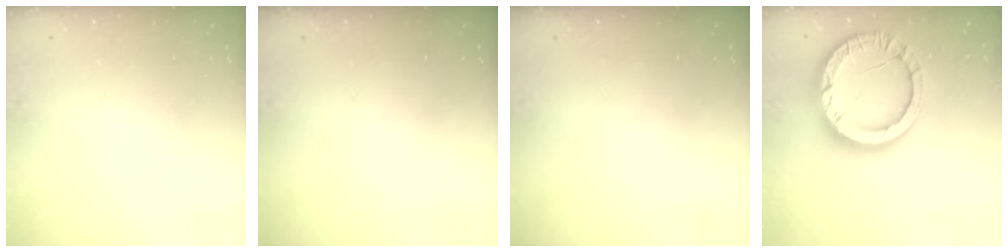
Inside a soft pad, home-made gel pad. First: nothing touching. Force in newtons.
{"total": 0.0}
{"total": 0.0}
{"total": 17.2, "press": 17.1, "slide": 1.5}